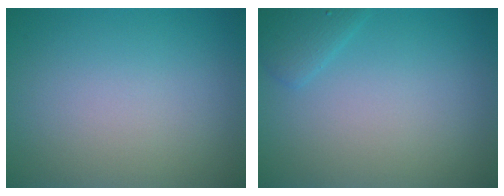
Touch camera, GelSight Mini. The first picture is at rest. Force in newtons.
{"total": 1.6, "press": 1.6, "slide": 0.1}